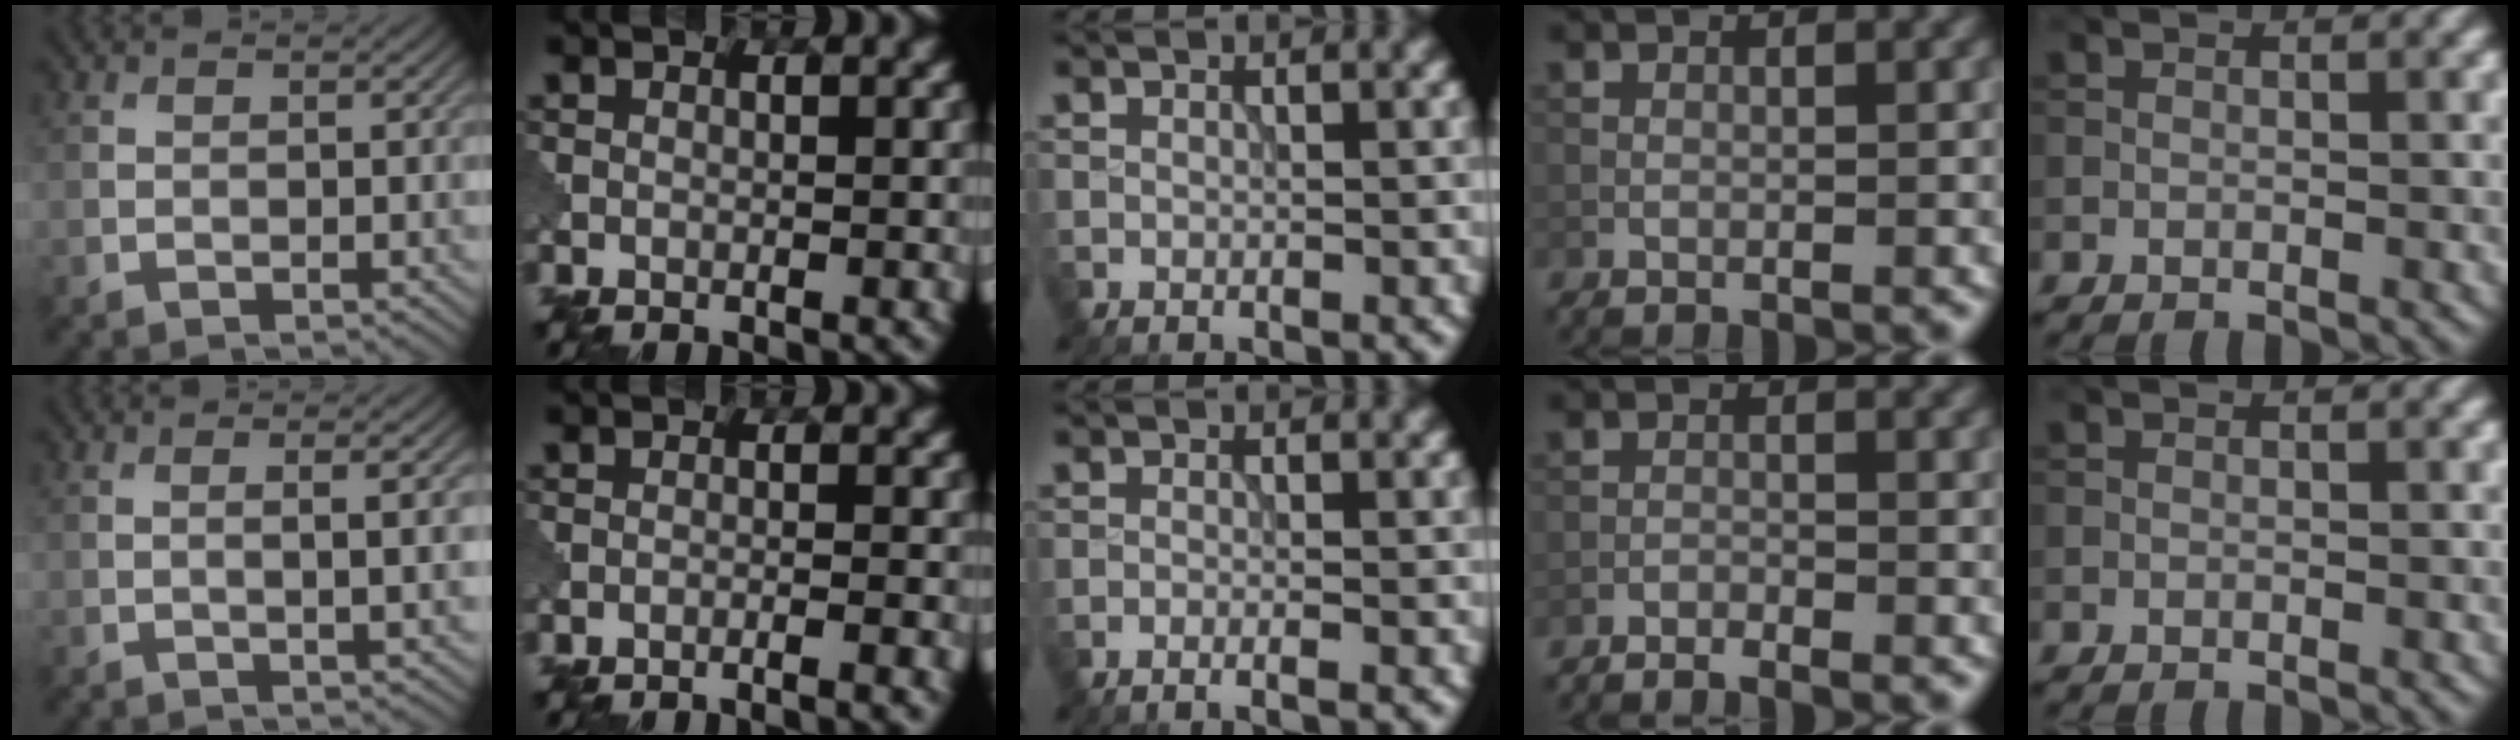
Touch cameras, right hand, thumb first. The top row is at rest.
{"thumb": {"total": 3.7, "force": [0.2, 0.8, 3.6], "torque": [-0.054, 0.010, 0.003]}, "index": {"total": 2.1, "force": [-1.3, 0.4, 1.6], "torque": [-0.017, 0.009, -0.035]}, "middle": {"total": 1.2, "force": [-0.6, 0.3, 1.0], "torque": [-0.009, -0.004, -0.019]}, "ring": {"total": 1.7, "force": [-1.6, 0.0, 0.6], "torque": [-0.023, -0.003, -0.034]}}